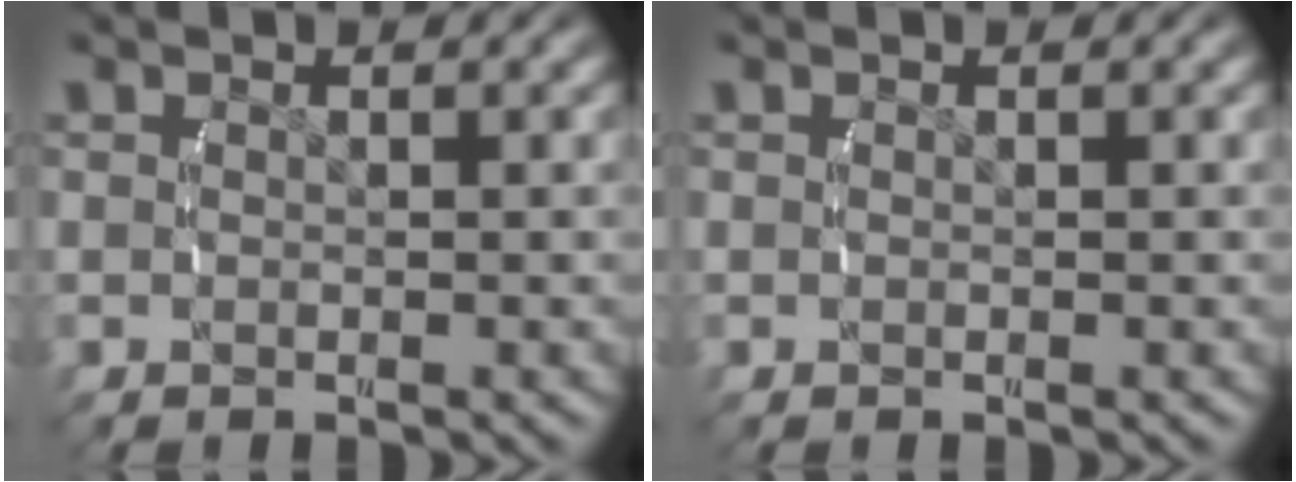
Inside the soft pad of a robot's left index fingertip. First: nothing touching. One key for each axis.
{"total": 0.0}